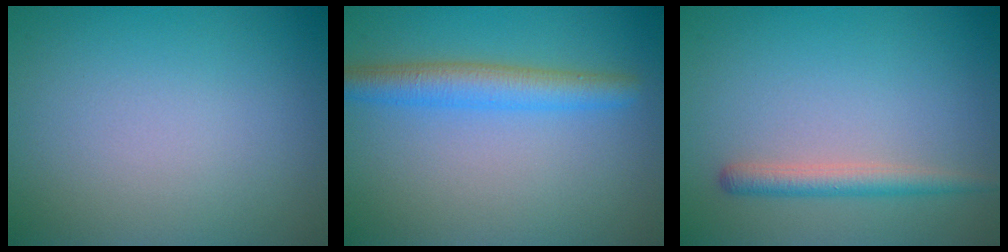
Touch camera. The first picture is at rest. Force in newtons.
{"total": 3.7, "press": 3.7, "slide": 0.2}
{"total": 2.3, "press": 2.3, "slide": 0.2}